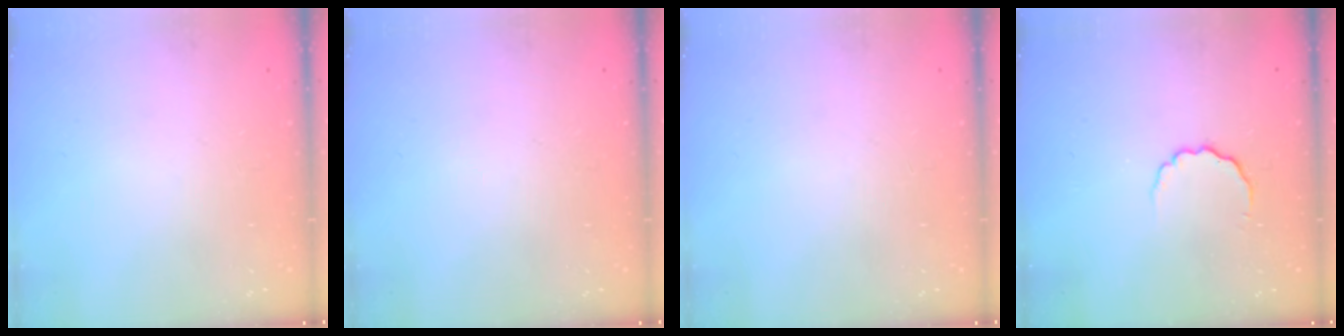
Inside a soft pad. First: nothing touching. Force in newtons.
{"total": 0.0}
{"total": 0.0}
{"total": 3.0, "press": 2.9, "slide": 0.7}